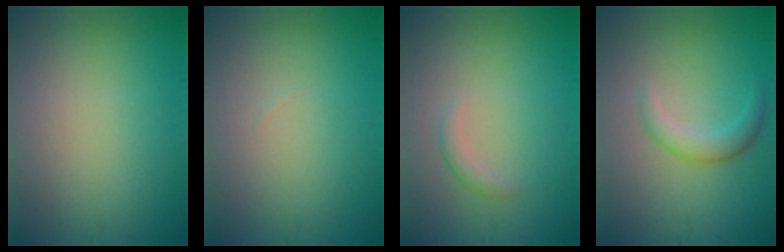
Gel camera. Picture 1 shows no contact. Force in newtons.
{"total": 0.0}
{"total": 1.1, "press": 1.1, "slide": 0.1}
{"total": 2.5, "press": 2.5, "slide": 0.1}